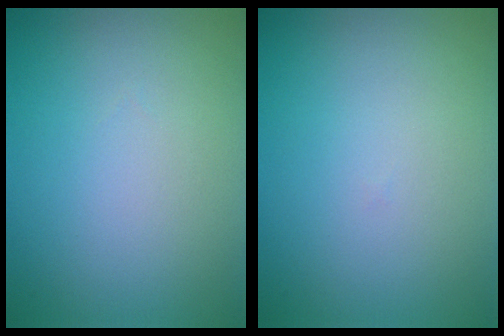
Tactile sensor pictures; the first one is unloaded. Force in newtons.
{"total": 0.0}